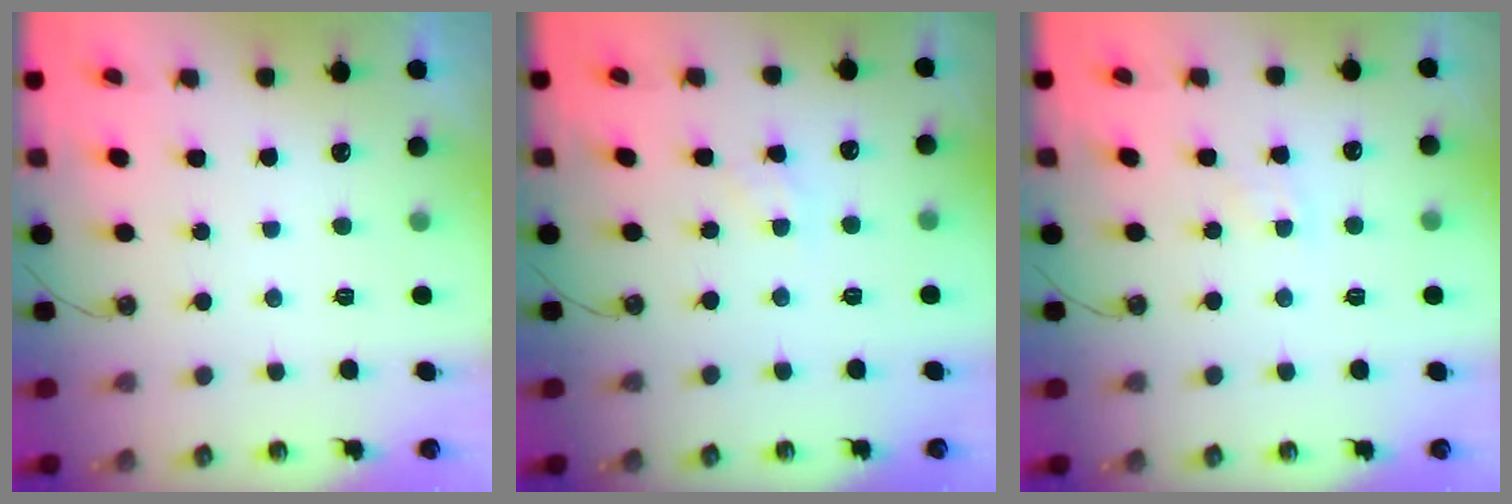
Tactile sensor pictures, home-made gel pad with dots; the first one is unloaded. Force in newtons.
{"total": 1.4, "press": 1.3, "slide": 0.2}
{"total": 4.5, "press": 4.5, "slide": 0.6}